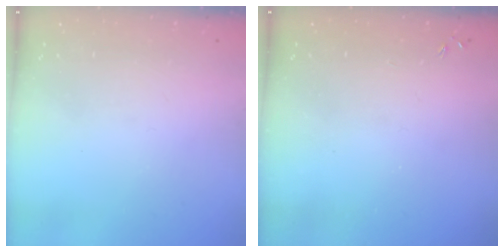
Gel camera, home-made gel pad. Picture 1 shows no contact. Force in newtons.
{"total": 0.0}